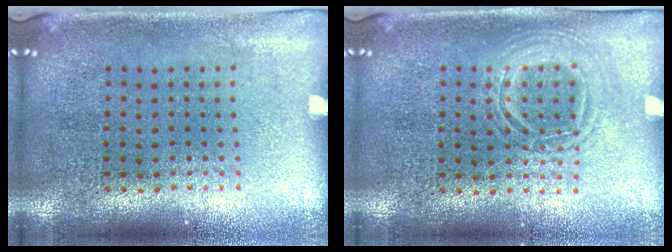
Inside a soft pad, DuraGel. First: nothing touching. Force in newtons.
{"total": 1.2, "press": 1.1, "slide": 0.3}